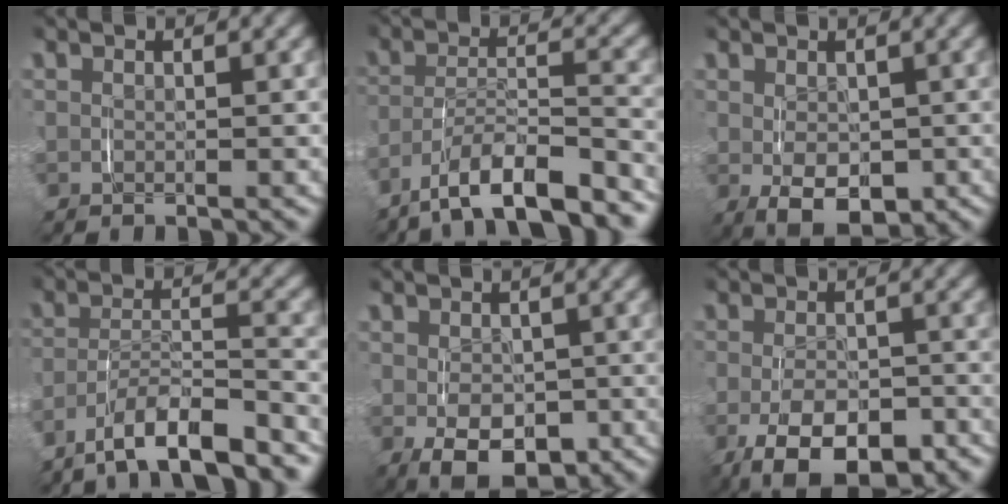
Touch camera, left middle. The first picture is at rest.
{"total": 7.7, "force": [-6.6, 2.0, 3.4], "torque": [-0.049, 0.001, -0.118]}
{"total": 5.5, "force": [-1.8, 3.0, 4.2], "torque": [-0.071, -0.029, -0.012]}
{"total": 7.2, "force": [-6.4, 1.8, 2.9], "torque": [-0.042, 0.000, -0.115]}
{"total": 5.9, "force": [-2.5, 3.3, 4.2], "torque": [-0.076, -0.031, -0.024]}
{"total": 6.7, "force": [-3.2, 3.2, 4.9], "torque": [-0.088, -0.028, -0.038]}